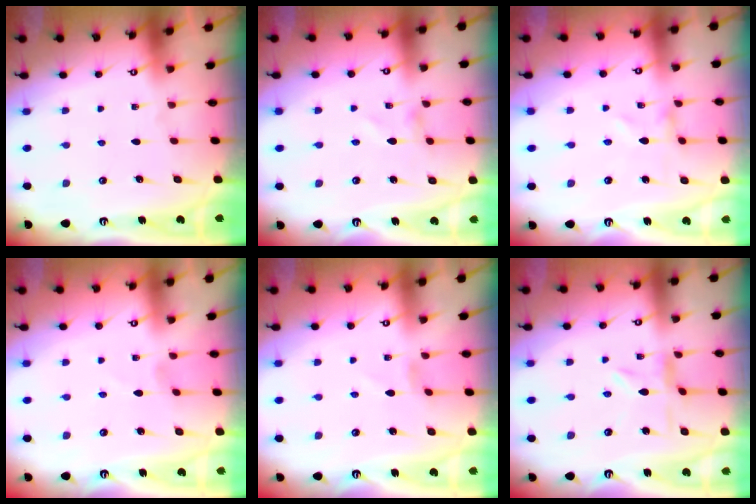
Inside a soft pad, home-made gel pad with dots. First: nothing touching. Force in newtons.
{"total": 0.8, "press": 0.8, "slide": 0.1}
{"total": 0.8, "press": 0.8, "slide": 0.1}
{"total": 0.9, "press": 0.9, "slide": 0.1}
{"total": 0.0}
{"total": 1.3, "press": 1.2, "slide": 0.4}